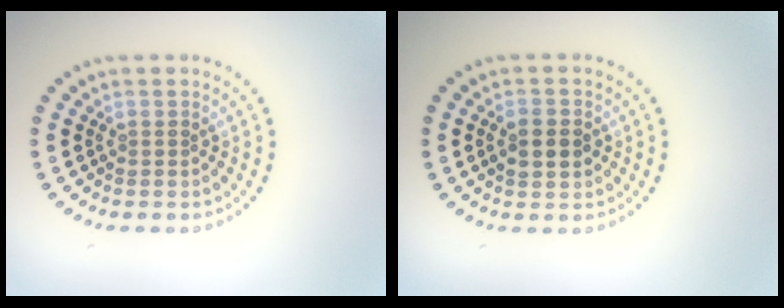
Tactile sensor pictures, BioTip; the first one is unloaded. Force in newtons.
{"total": 3.2, "press": 3.2, "slide": 0.1}